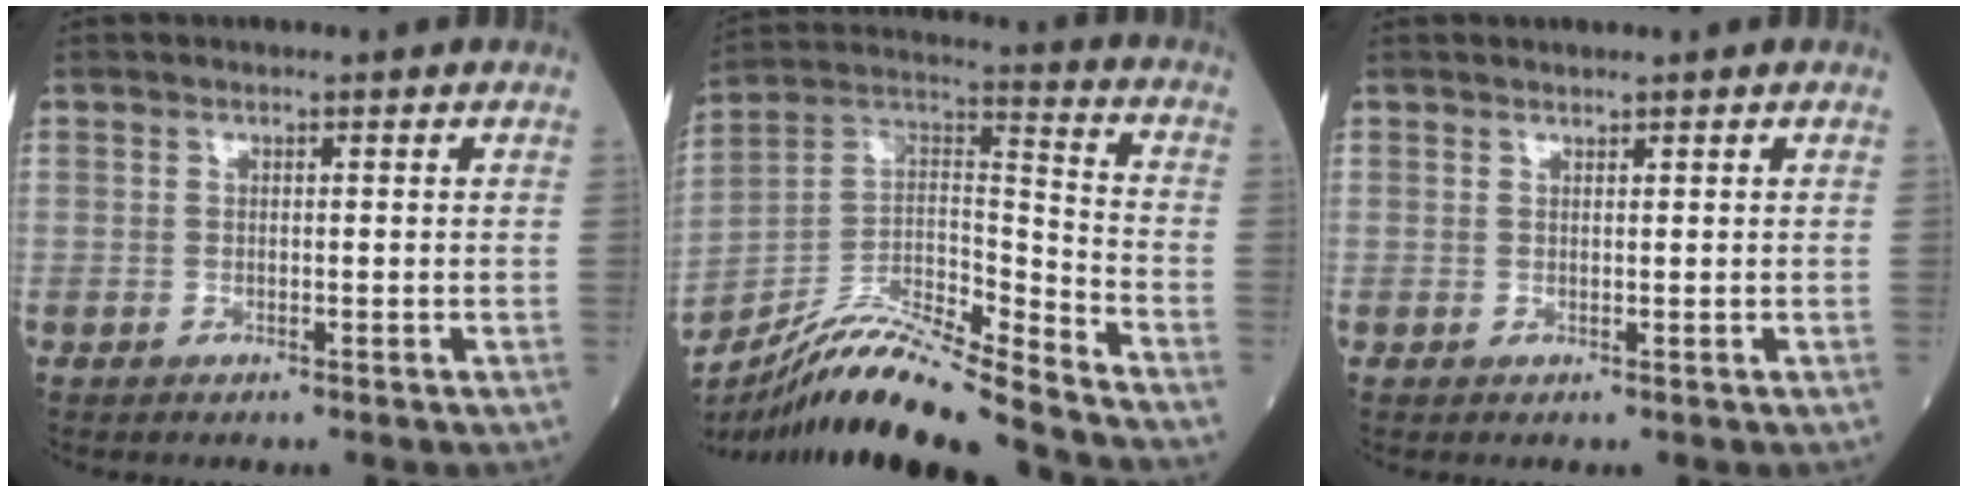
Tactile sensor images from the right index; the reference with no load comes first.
{"total": 18.5, "force": [-16.8, 0.2, 7.9], "torque": [-0.164, 0.019, -0.300]}
{"total": 0.5, "force": [0.5, 0.0, 0.0], "torque": [-0.006, 0.002, 0.014]}